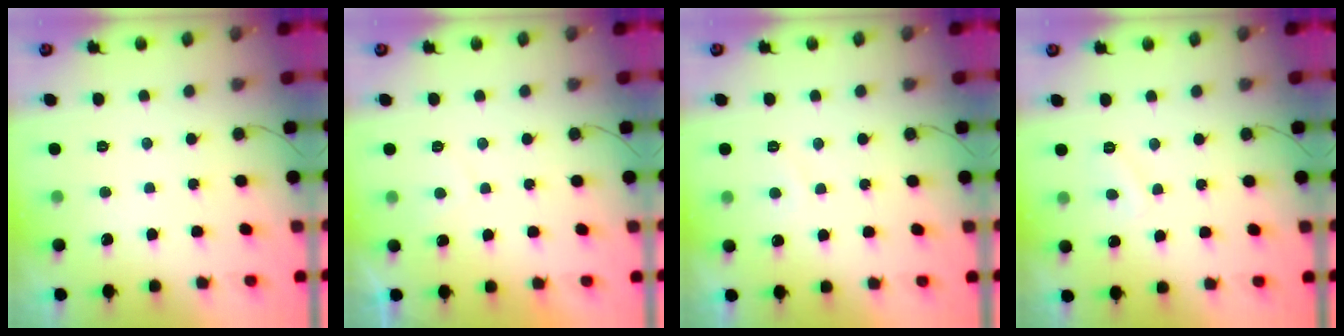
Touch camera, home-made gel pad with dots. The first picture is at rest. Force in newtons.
{"total": 2.3, "press": 2.2, "slide": 0.6}
{"total": 2.1, "press": 2.0, "slide": 0.5}
{"total": 3.9, "press": 3.9, "slide": 0.4}